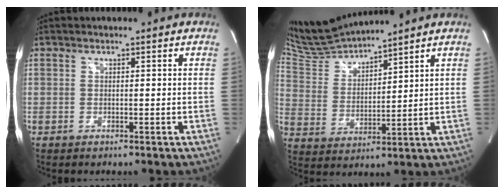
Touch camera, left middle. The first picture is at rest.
{"total": 10.0, "force": [9.7, -0.3, 2.2], "torque": [-0.068, 0.014, 0.207]}